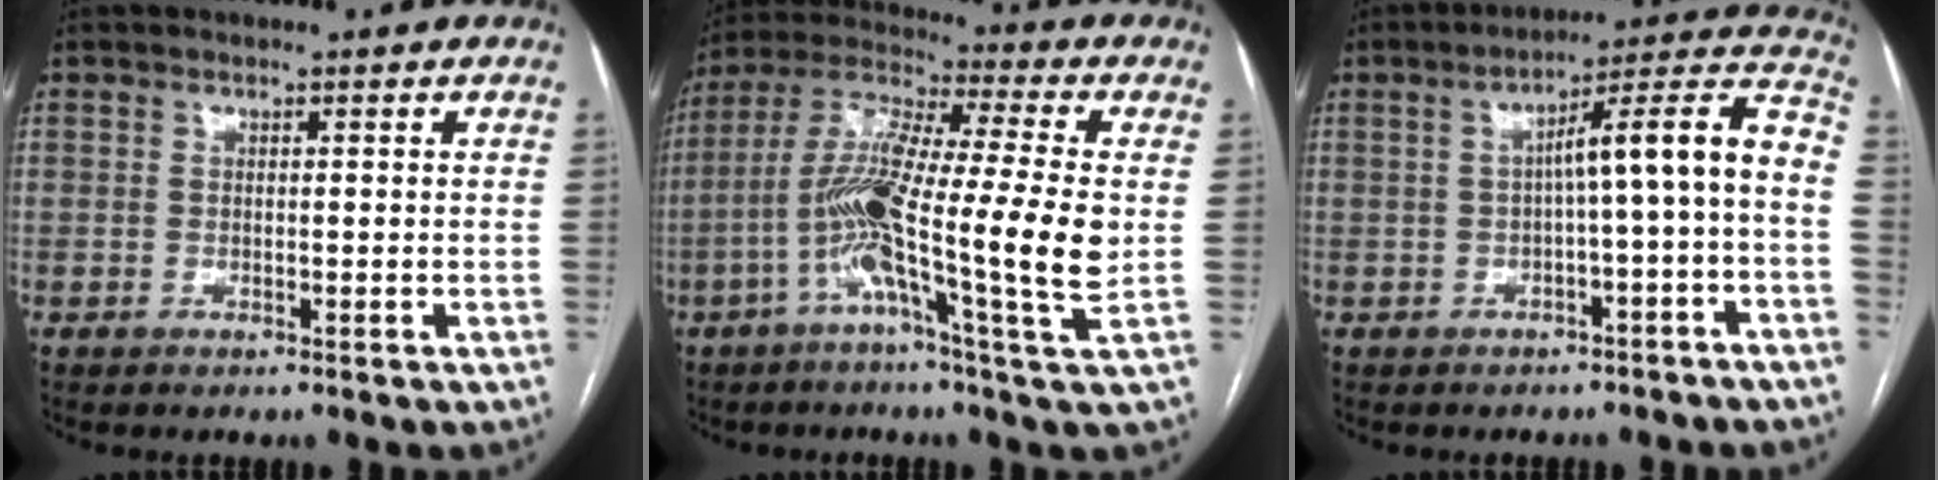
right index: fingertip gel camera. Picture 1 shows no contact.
{"total": 16.8, "force": [-2.9, -0.2, 16.6], "torque": [-0.321, -0.001, -0.067]}
{"total": 11.4, "force": [-1.6, 0.0, 11.3], "torque": [-0.150, 0.040, -0.024]}